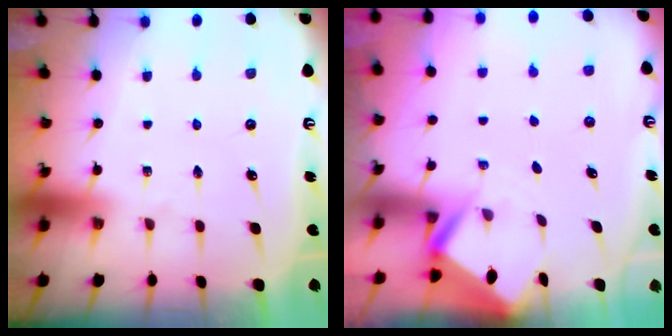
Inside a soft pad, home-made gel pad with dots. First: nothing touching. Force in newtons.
{"total": 2.4, "press": 2.4, "slide": 0.1}